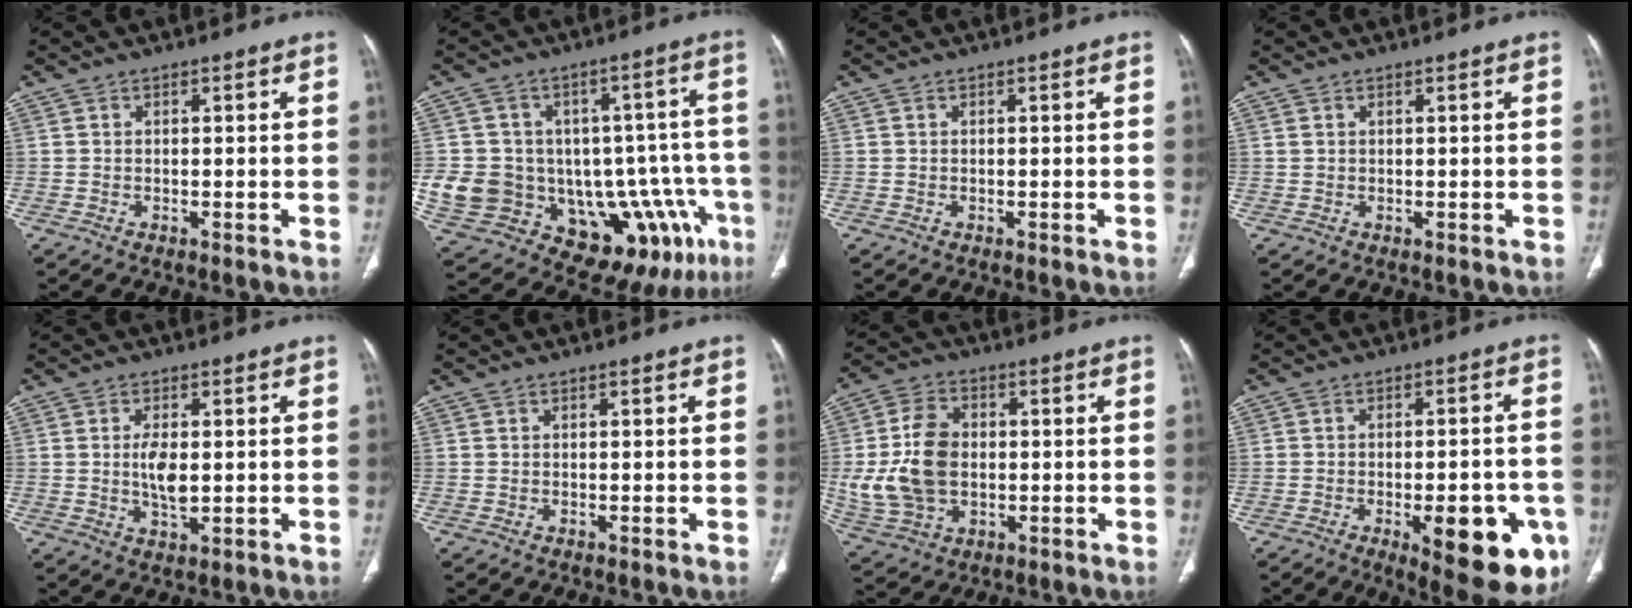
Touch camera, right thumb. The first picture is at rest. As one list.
[{"total": 22.6, "force": [-6.3, 15.2, 15.5], "torque": [-0.237, 0.044, -0.059]}, {"total": 0.0}, {"total": 0.5, "force": [0.3, 0.2, 0.3], "torque": [-0.010, 0.008, 0.010]}, {"total": 5.2, "force": [0.2, 2.5, 4.6], "torque": [-0.088, -0.008, 0.007]}, {"total": 0.0}, {"total": 14.5, "force": [-0.2, 10.3, 10.2], "torque": [-0.192, 0.008, 0.008]}, {"total": 16.7, "force": [-6.1, 6.3, 14.2], "torque": [-0.130, 0.012, -0.063]}]